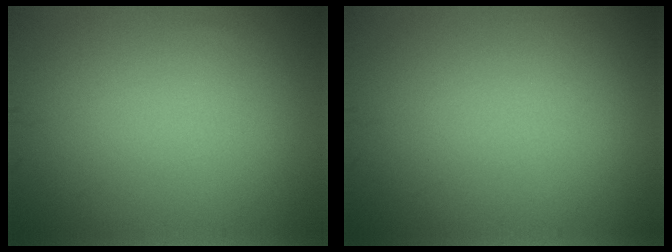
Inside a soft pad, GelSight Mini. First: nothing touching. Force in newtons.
{"total": 0.0}